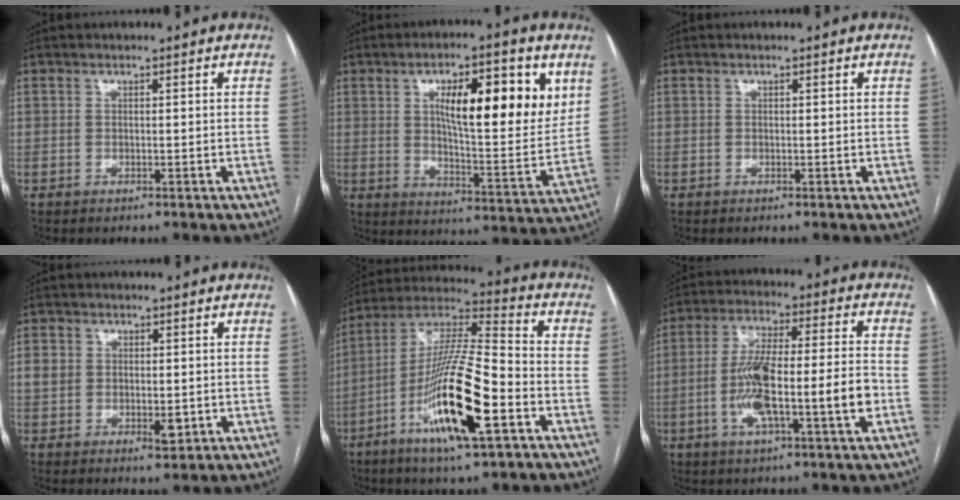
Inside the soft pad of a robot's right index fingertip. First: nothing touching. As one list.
[{"total": 17.0, "force": [6.2, 4.2, 15.2], "torque": [-0.218, 0.002, 0.099]}, {"total": 0.0}, {"total": 5.2, "force": [-0.3, 3.7, 3.6], "torque": [-0.052, 0.003, 0.003]}, {"total": 18.5, "force": [-6.9, 2.1, 17.0], "torque": [-0.333, -0.014, -0.123]}, {"total": 14.4, "force": [-3.4, 1.7, 13.9], "torque": [-0.257, 0.013, -0.057]}]